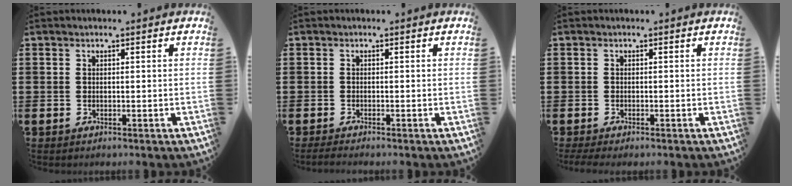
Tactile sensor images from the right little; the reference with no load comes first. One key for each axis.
{"total": 0.0}
{"total": 0.6, "fx": -0.5, "fy": 0.1, "fz": 0.4, "tx": -0.007, "ty": -0.003, "tz": -0.009}